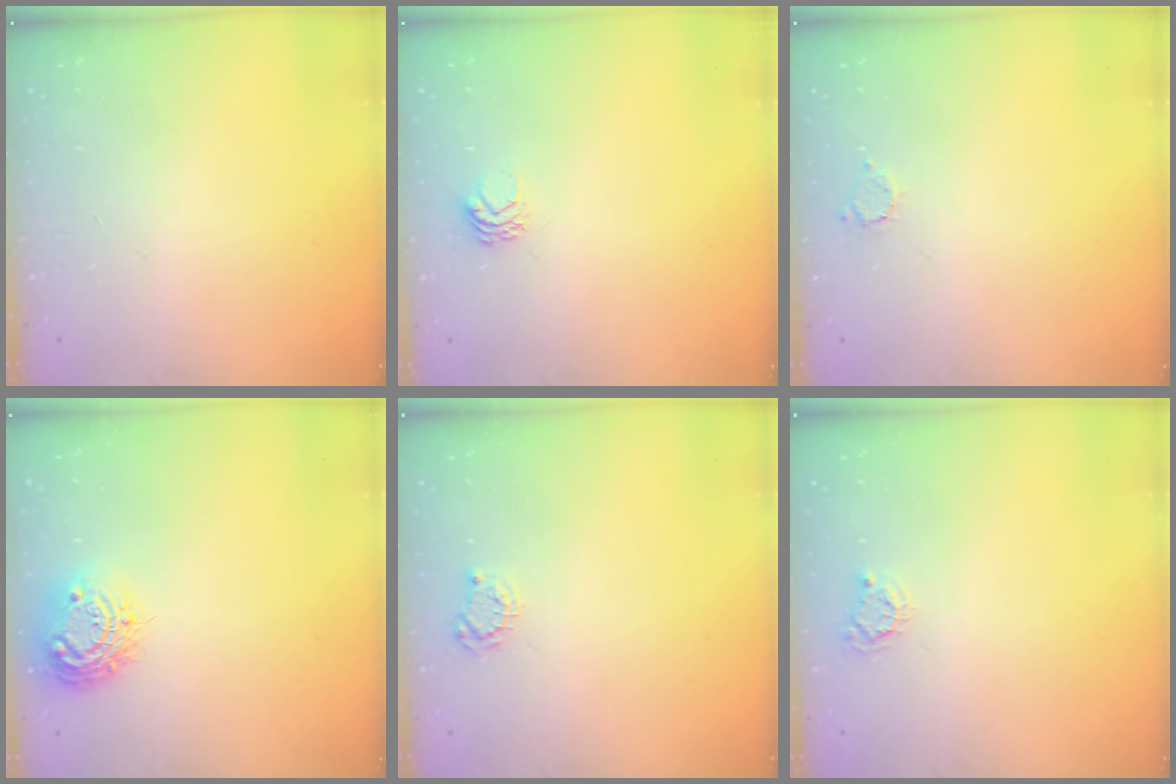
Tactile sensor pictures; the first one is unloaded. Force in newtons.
{"total": 3.9, "press": 3.9, "slide": 0.4}
{"total": 2.5, "press": 2.5, "slide": 0.3}
{"total": 11.6, "press": 11.6, "slide": 0.8}
{"total": 4.8, "press": 4.7, "slide": 0.6}
{"total": 4.8, "press": 4.7, "slide": 0.5}